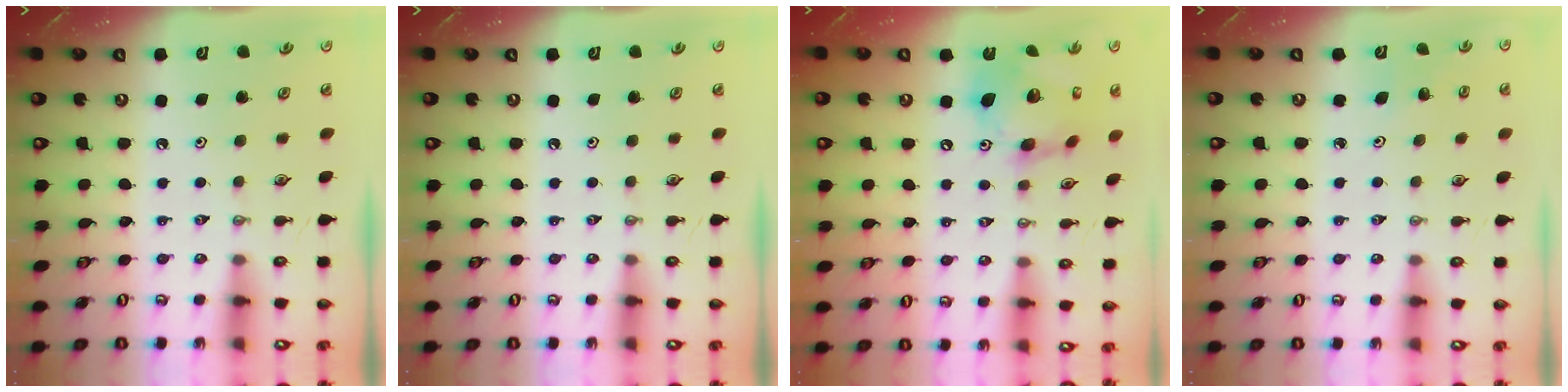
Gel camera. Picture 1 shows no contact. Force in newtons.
{"total": 0.0}
{"total": 17.1, "press": 17.0, "slide": 1.8}
{"total": 2.8, "press": 2.6, "slide": 1.2}